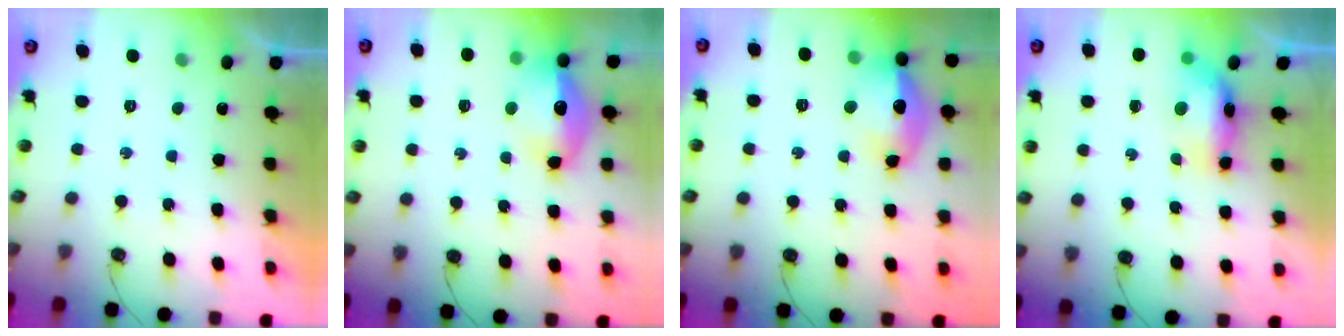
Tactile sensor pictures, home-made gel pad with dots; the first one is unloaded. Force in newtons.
{"total": 13.7, "press": 13.6, "slide": 1.2}
{"total": 15.4, "press": 15.4, "slide": 1.3}
{"total": 8.2, "press": 8.0, "slide": 1.8}